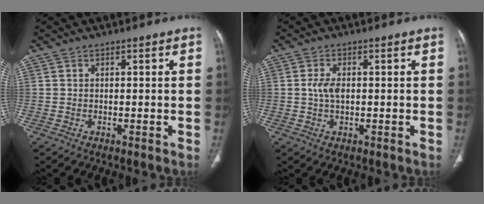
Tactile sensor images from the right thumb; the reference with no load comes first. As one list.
[{"total": 3.1, "force": [0.1, 1.8, 2.5], "torque": [-0.050, 0.000, 0.002]}]